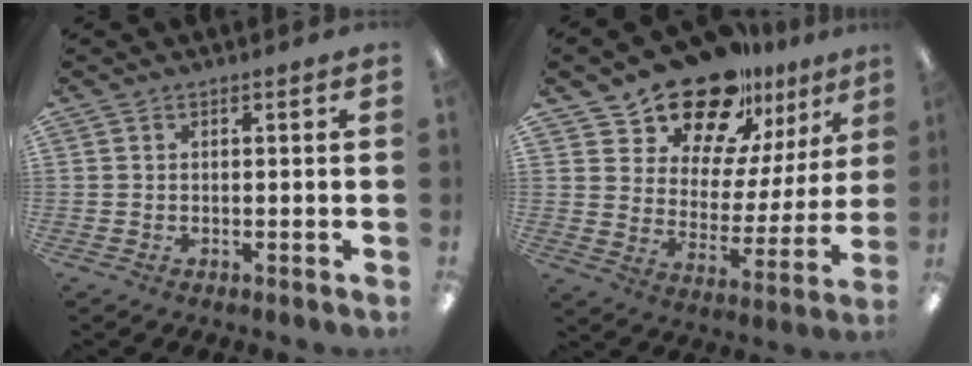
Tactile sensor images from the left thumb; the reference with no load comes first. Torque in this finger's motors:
{"motor_torque": [0.60, 0.80, 1.44, -1.33, 0.07]}